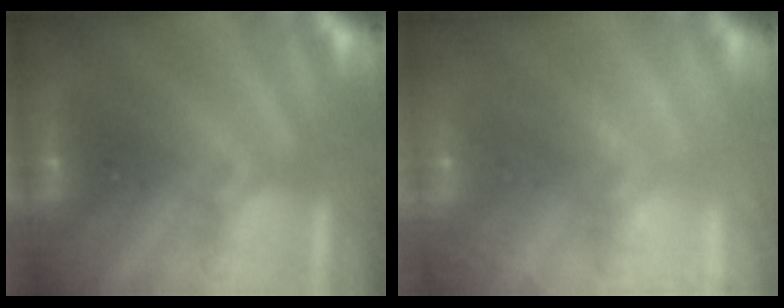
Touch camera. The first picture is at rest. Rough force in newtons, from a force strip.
{"total": 5.8}